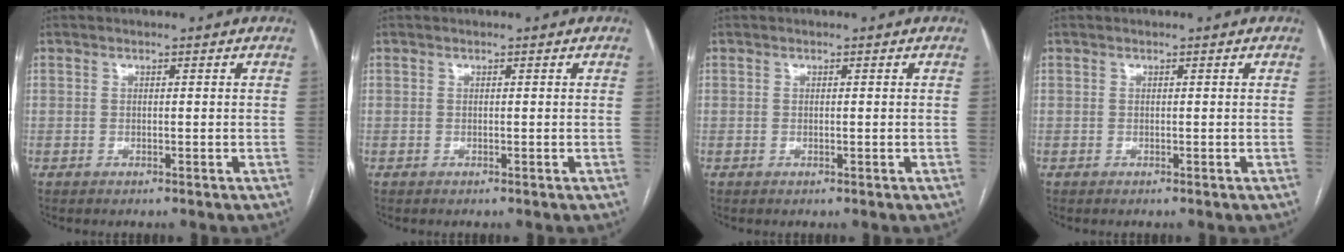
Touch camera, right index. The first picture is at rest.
{"total": 0.0}
{"total": 0.0}
{"total": 0.0}